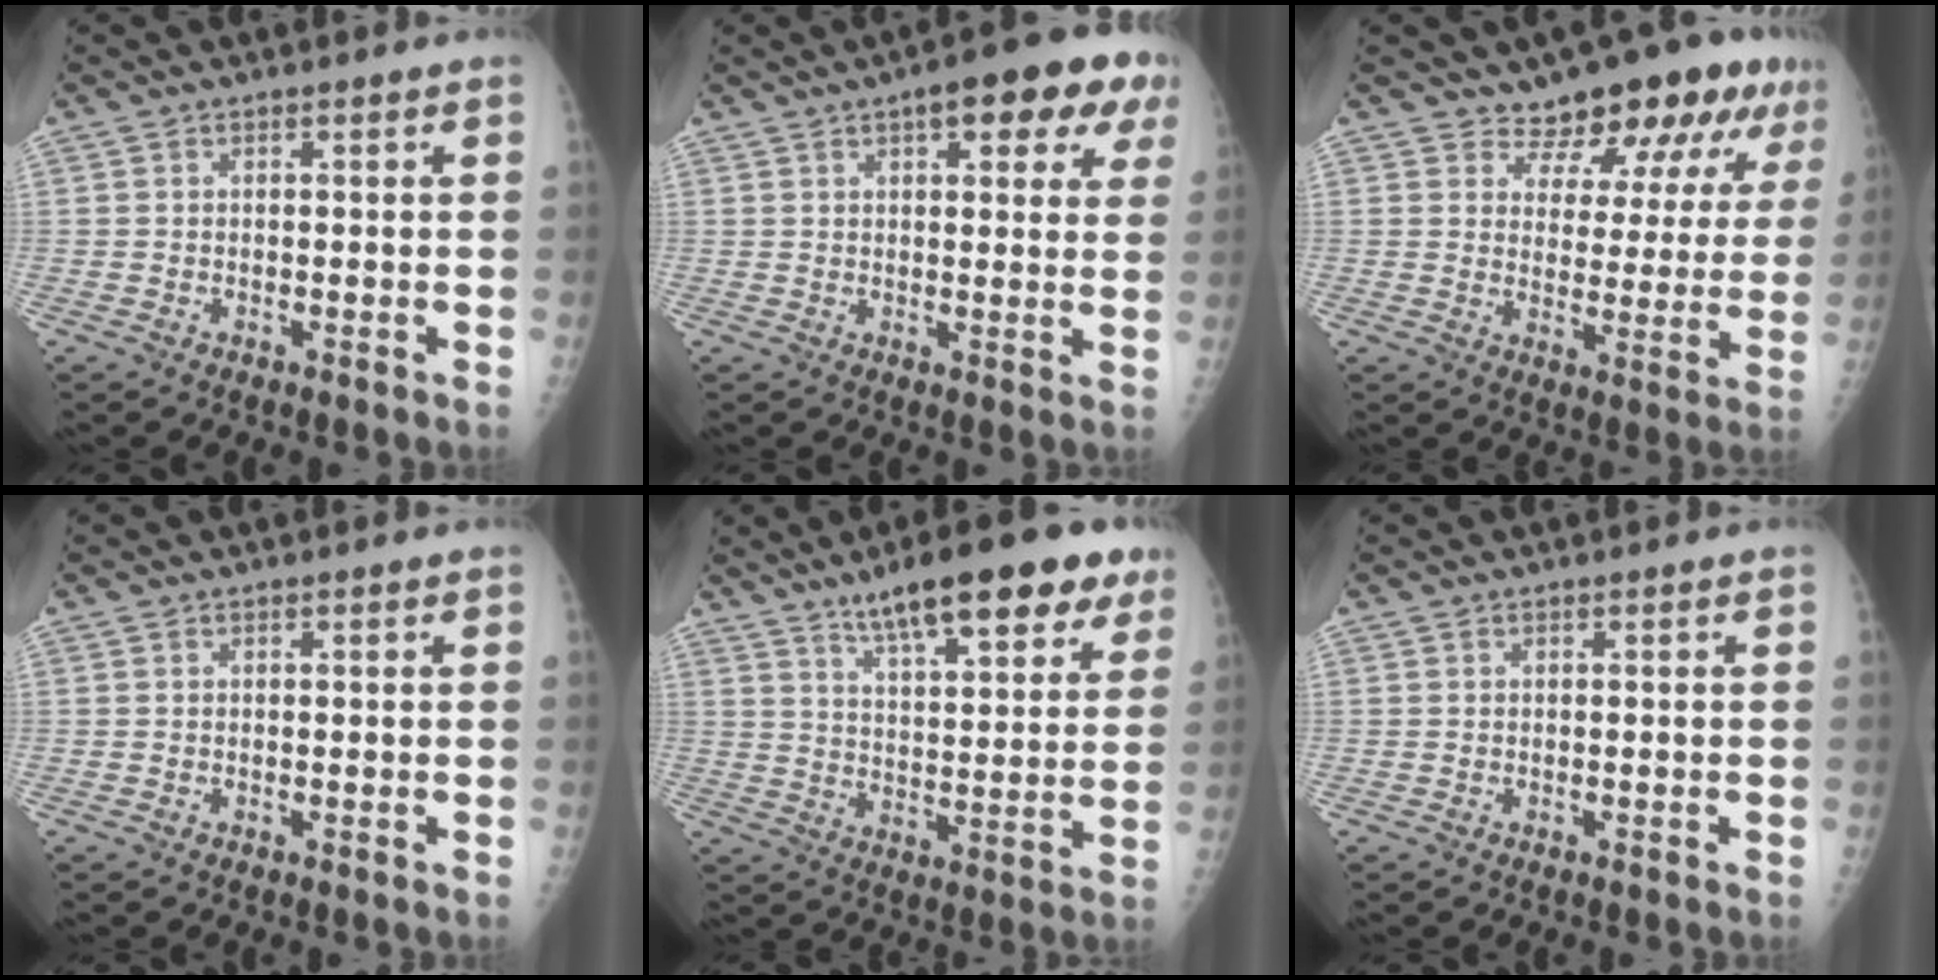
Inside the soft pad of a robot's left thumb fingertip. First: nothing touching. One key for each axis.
{"total": 12.6, "fx": 6.2, "fy": 4.8, "fz": 9.9, "tx": -0.084, "ty": -0.005, "tz": 0.070}
{"total": 13.0, "fx": 9.7, "fy": 6.2, "fz": 6.0, "tx": -0.036, "ty": -0.054, "tz": 0.121}
{"total": 0.0}
{"total": 18.1, "fx": 11.5, "fy": 5.3, "fz": 12.9, "tx": -0.155, "ty": -0.038, "tz": 0.175}
{"total": 0.0}